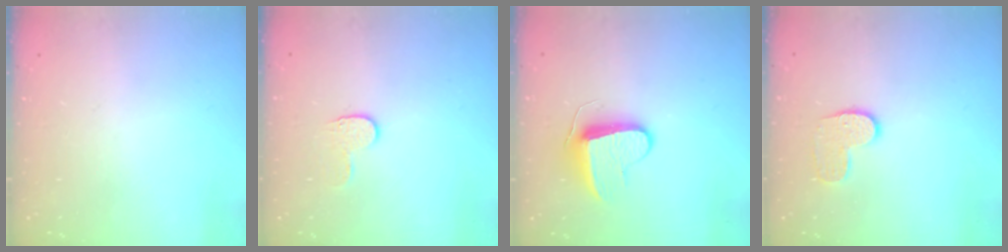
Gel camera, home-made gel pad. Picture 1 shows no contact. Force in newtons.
{"total": 5.8, "press": 5.8, "slide": 0.5}
{"total": 9.0, "press": 9.0, "slide": 0.5}
{"total": 7.3, "press": 7.3, "slide": 0.2}